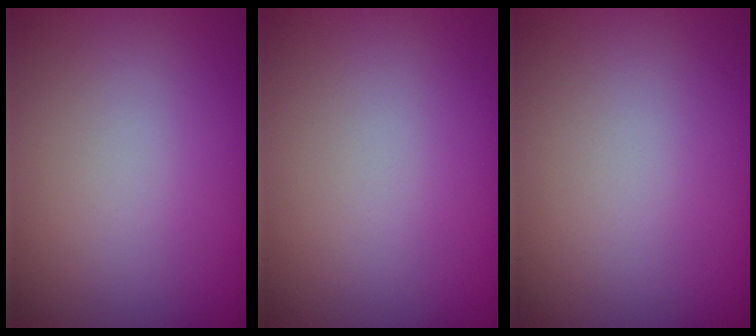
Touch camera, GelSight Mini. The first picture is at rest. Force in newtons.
{"total": 0.0}
{"total": 0.0}